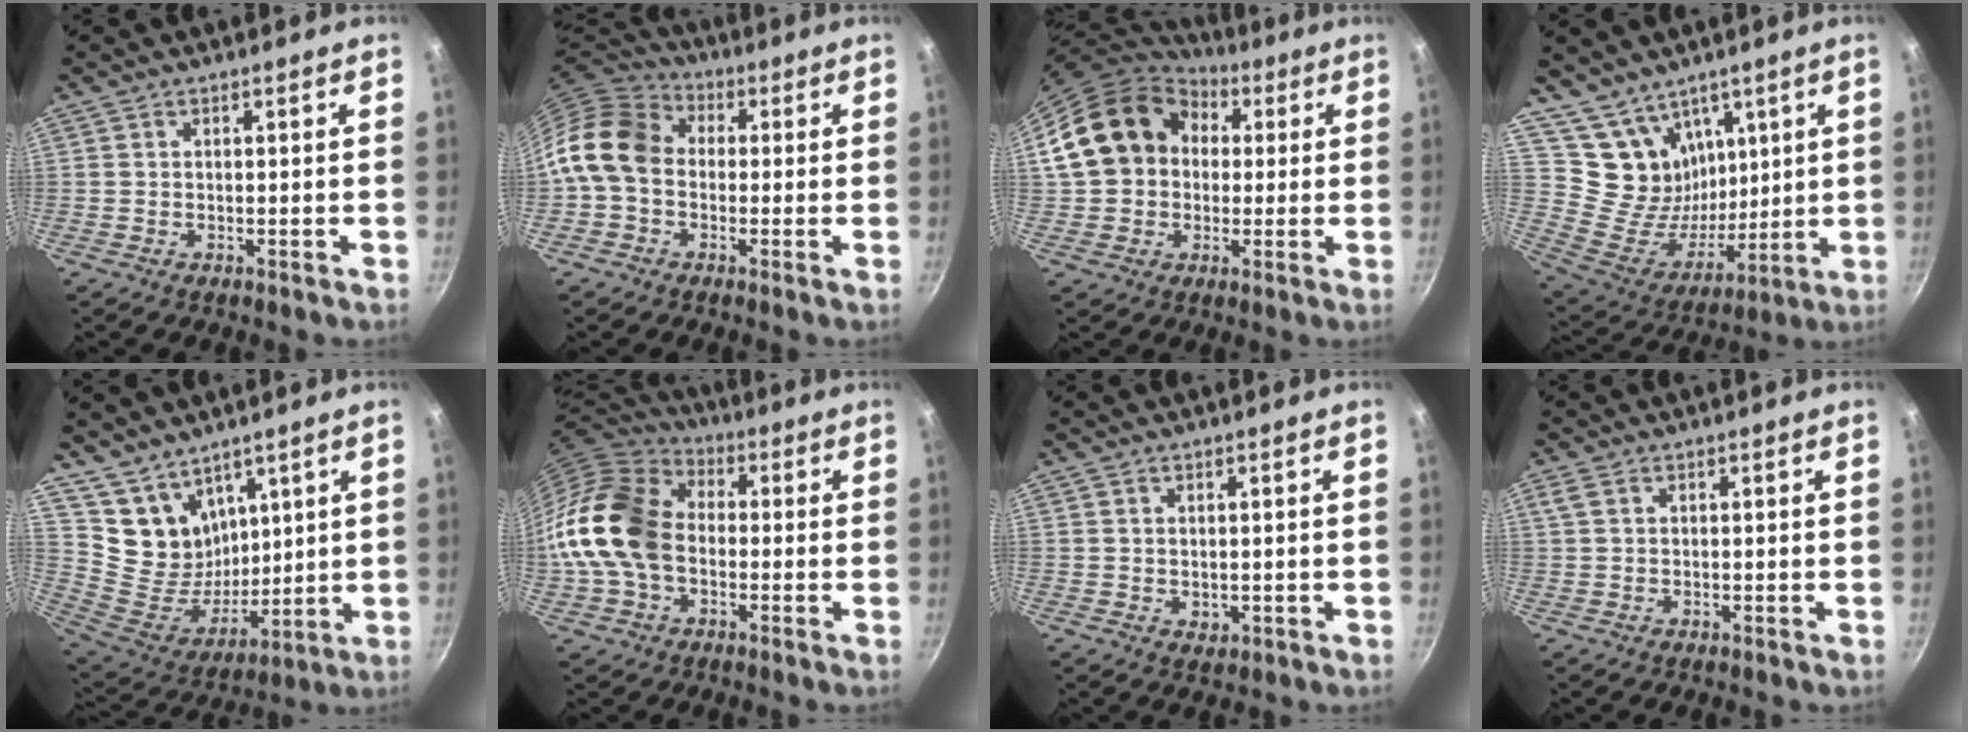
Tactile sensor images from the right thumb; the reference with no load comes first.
{"total": 12.2, "force": [-0.3, 9.6, 7.6], "torque": [-0.119, 0.030, -0.030]}
{"total": 19.0, "force": [3.0, 15.4, 10.8], "torque": [-0.176, 0.043, 0.043]}
{"total": 14.1, "force": [8.3, 10.3, 4.8], "torque": [-0.053, -0.070, 0.162]}
{"total": 13.1, "force": [8.8, 8.7, 4.2], "torque": [-0.049, -0.067, 0.184]}
{"total": 17.4, "force": [-1.6, 12.7, 11.8], "torque": [-0.211, 0.036, -0.045]}
{"total": 1.3, "force": [0.3, 1.0, 0.8], "torque": [-0.009, -0.003, 0.007]}
{"total": 1.6, "force": [0.7, 1.0, 1.1], "torque": [-0.024, 0.004, 0.017]}